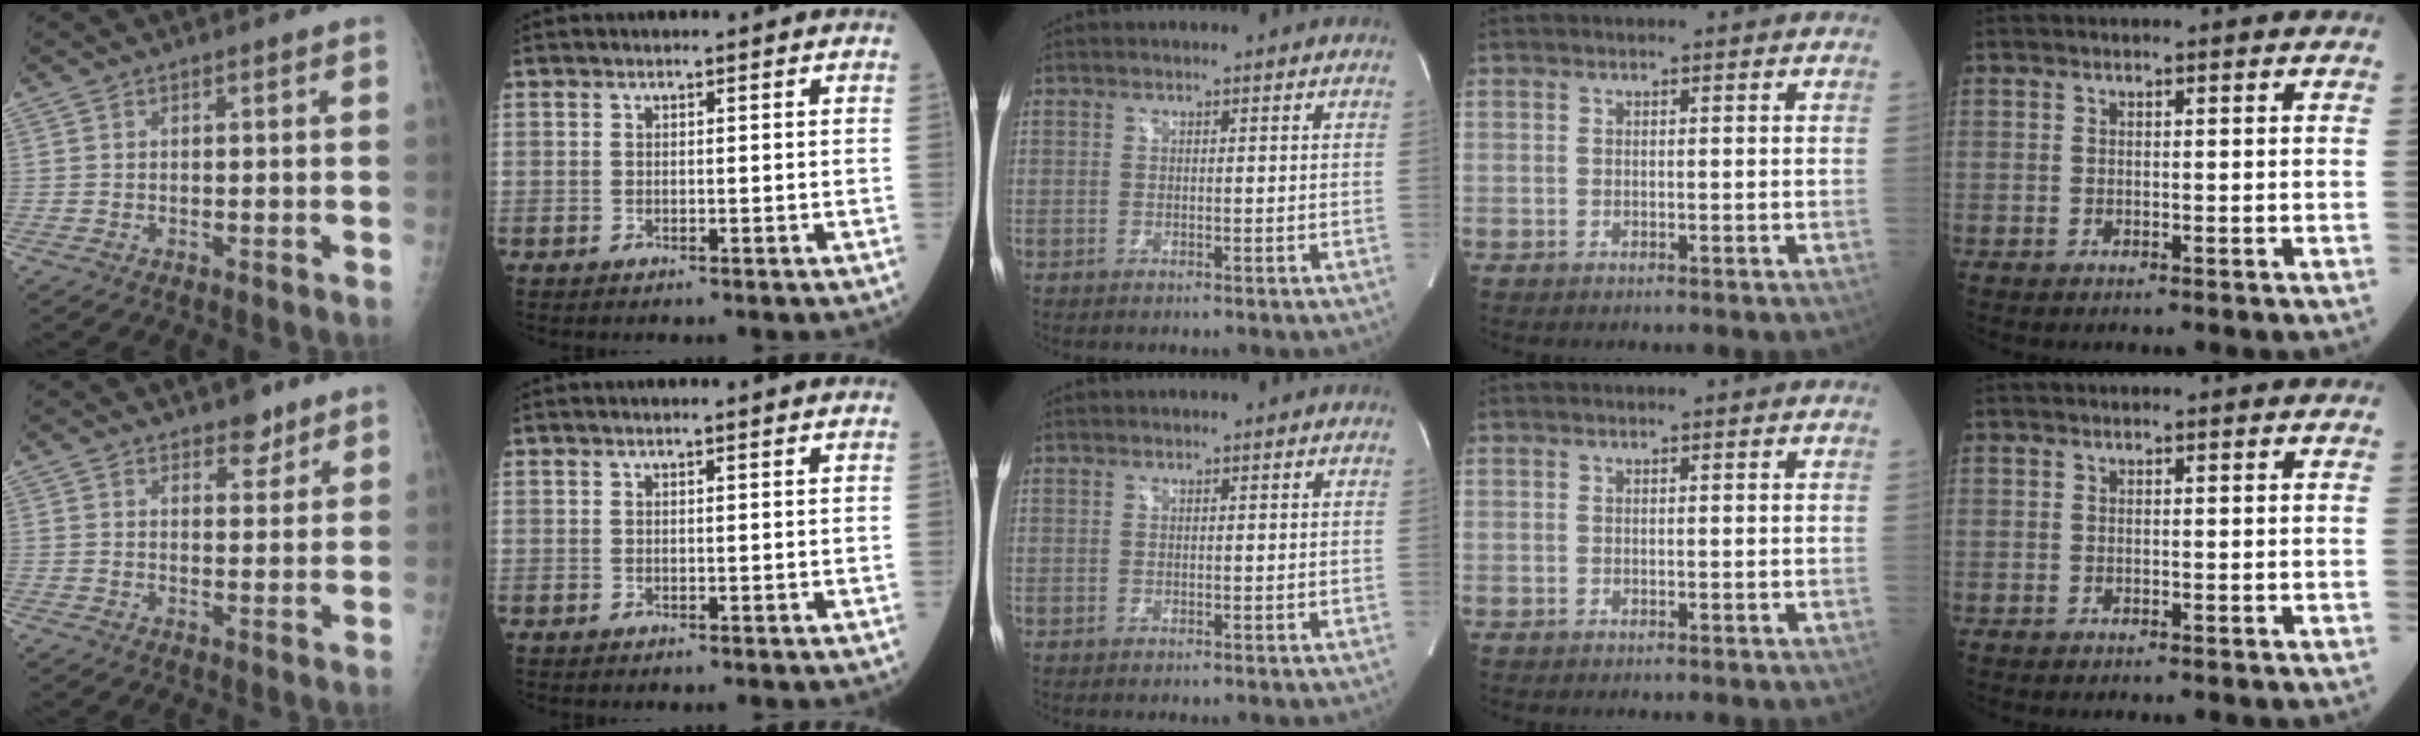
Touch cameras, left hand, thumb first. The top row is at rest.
{"thumb": {"total": 4.3, "force": [3.2, 2.2, 1.9], "torque": [-0.002, -0.020, 0.046]}, "index": {"total": 0.8, "force": [0.6, -0.1, 0.5], "torque": [-0.011, 0.004, 0.010]}}